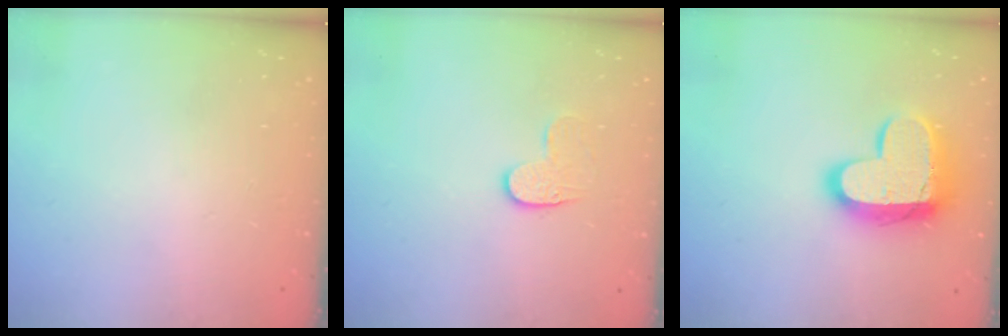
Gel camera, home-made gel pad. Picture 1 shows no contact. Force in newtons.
{"total": 7.0, "press": 6.9, "slide": 0.6}
{"total": 16.7, "press": 16.6, "slide": 1.3}